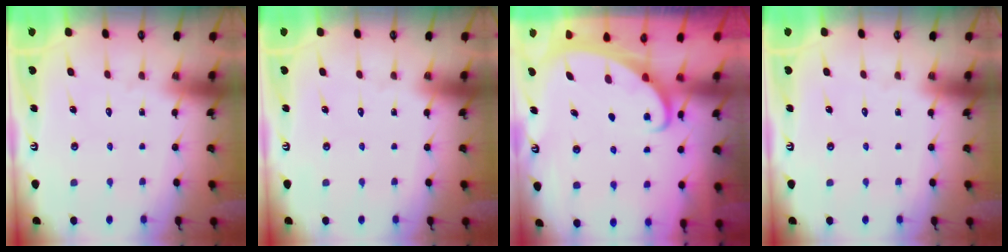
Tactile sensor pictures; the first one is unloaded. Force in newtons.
{"total": 0.0}
{"total": 2.1, "press": 2.1, "slide": 0.3}
{"total": 0.0}